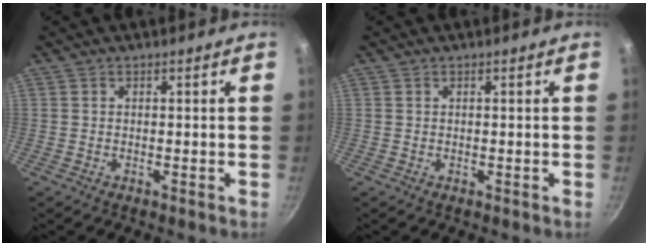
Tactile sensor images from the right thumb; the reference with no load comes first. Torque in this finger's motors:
{"motor_torque": [-0.06, -0.02, -0.44, 0.44, -0.01]}